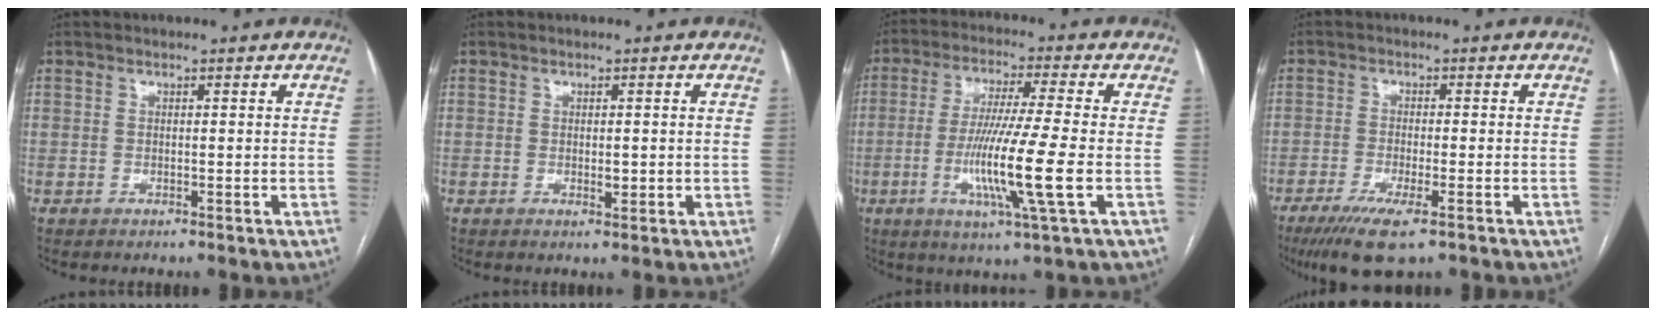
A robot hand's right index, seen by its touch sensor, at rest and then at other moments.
{"total": 1.6, "force": [-0.1, 0.7, 1.4], "torque": [-0.022, -0.004, 0.001]}
{"total": 12.6, "force": [-2.9, -0.8, 12.2], "torque": [-0.239, -0.021, -0.060]}
{"total": 7.2, "force": [-4.5, 0.9, 5.5], "torque": [-0.101, -0.020, -0.074]}